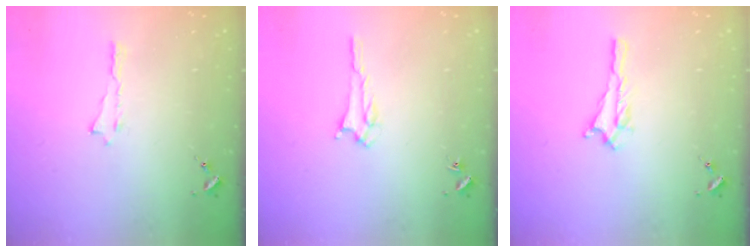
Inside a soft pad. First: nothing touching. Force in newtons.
{"total": 1.5, "press": 1.5, "slide": 0.2}
{"total": 1.5, "press": 1.4, "slide": 0.2}